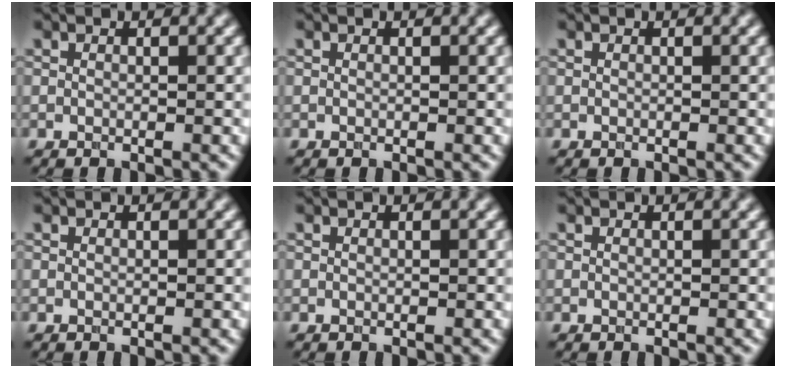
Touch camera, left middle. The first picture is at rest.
{"total": 0.0}
{"total": 0.0}
{"total": 0.0}
{"total": 0.0}
{"total": 0.0}